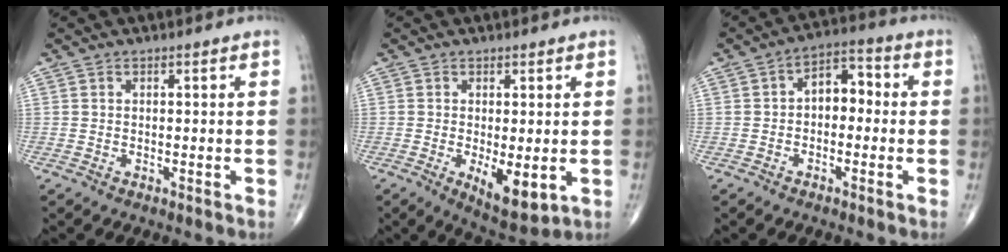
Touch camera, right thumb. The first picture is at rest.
{"total": 7.5, "force": [-1.5, 2.9, 6.7], "torque": [-0.096, -0.022, -0.015]}
{"total": 6.6, "force": [-0.3, 4.3, 4.9], "torque": [-0.048, 0.030, -0.020]}